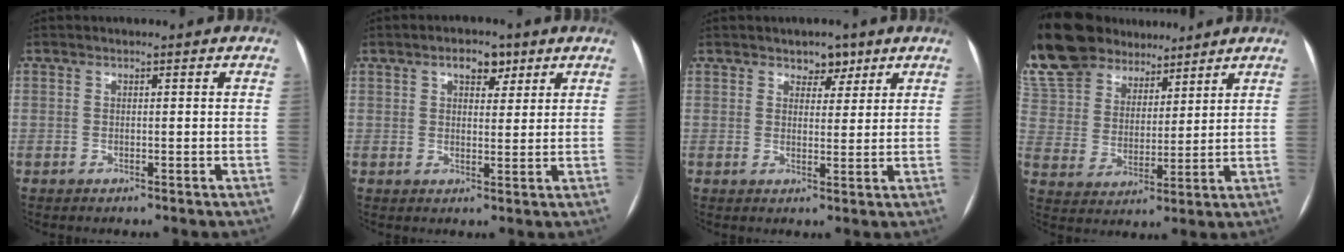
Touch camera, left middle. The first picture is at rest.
{"total": 4.2, "force": [2.5, 2.2, 2.6], "torque": [-0.037, 0.008, 0.038]}
{"total": 3.3, "force": [2.3, 2.0, 1.3], "torque": [-0.012, 0.001, 0.034]}
{"total": 18.9, "force": [15.8, 8.4, 5.9], "torque": [-0.145, 0.035, 0.292]}